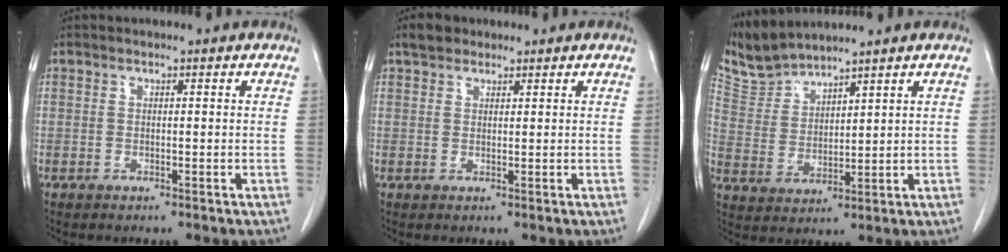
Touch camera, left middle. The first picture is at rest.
{"total": 2.5, "force": [1.9, 1.5, 0.7], "torque": [-0.016, 0.013, 0.031]}
{"total": 6.0, "force": [6.0, 0.3, 0.1], "torque": [-0.015, 0.008, 0.133]}